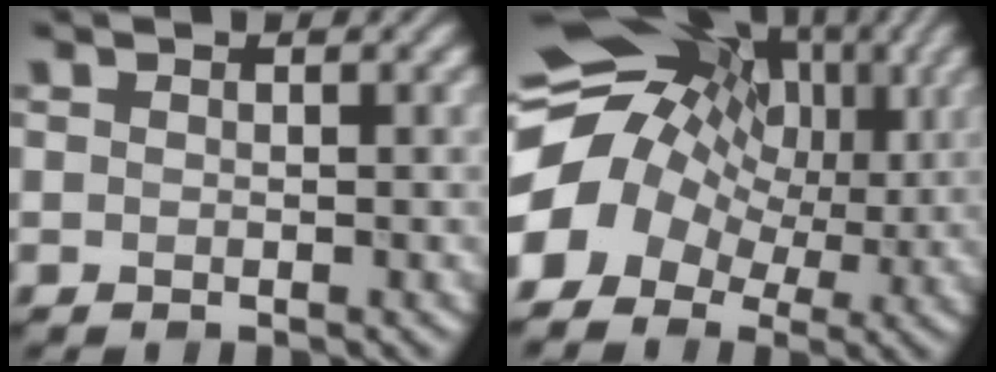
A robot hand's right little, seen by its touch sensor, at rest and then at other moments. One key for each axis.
{"total": 14.2, "fx": 2.2, "fy": 11.0, "fz": 8.6, "tx": -0.155, "ty": 0.011, "tz": 0.023}